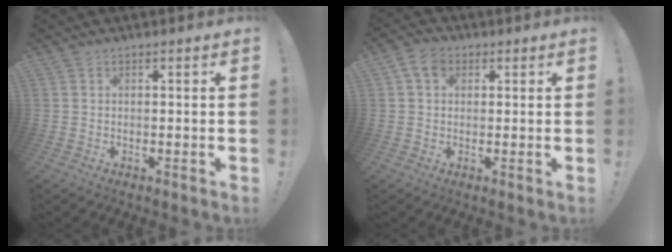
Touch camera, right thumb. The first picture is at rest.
{"total": 5.9, "force": [2.1, 4.3, 3.5], "torque": [-0.057, 0.002, 0.041]}